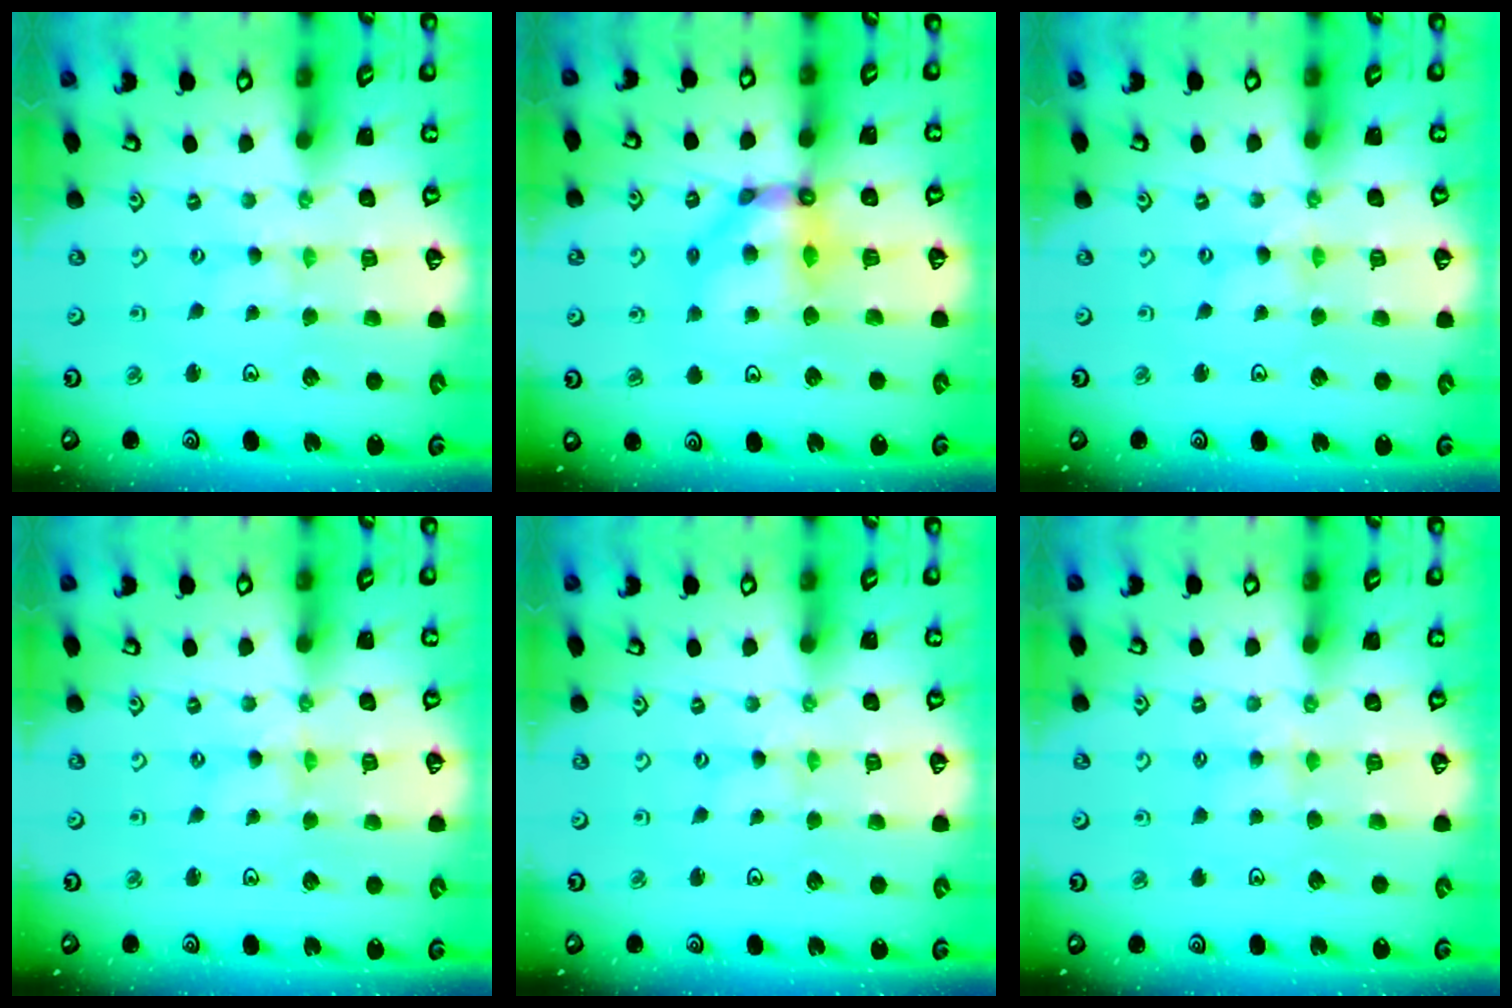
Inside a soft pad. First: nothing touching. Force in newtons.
{"total": 10.7, "press": 10.6, "slide": 1.5}
{"total": 0.7, "press": 0.7, "slide": 0.1}
{"total": 0.0}
{"total": 0.0}
{"total": 4.3, "press": 4.2, "slide": 0.6}